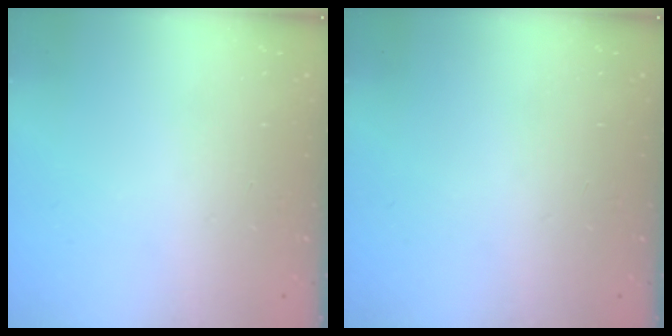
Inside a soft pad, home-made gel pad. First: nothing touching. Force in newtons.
{"total": 0.0}